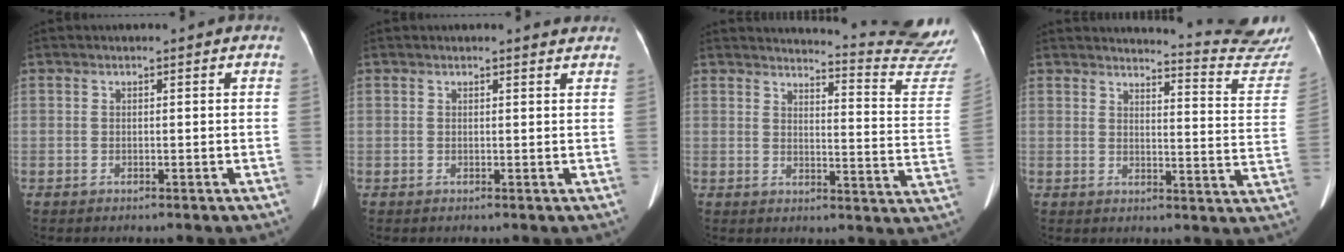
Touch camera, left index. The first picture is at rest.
{"total": 1.4, "force": [1.4, 0.0, 0.1], "torque": [-0.009, -0.006, 0.012]}
{"total": 17.1, "force": [16.9, -1.6, 2.0], "torque": [-0.021, -0.149, 0.169]}
{"total": 15.1, "force": [15.0, -1.2, 0.9], "torque": [-0.001, -0.128, 0.145]}